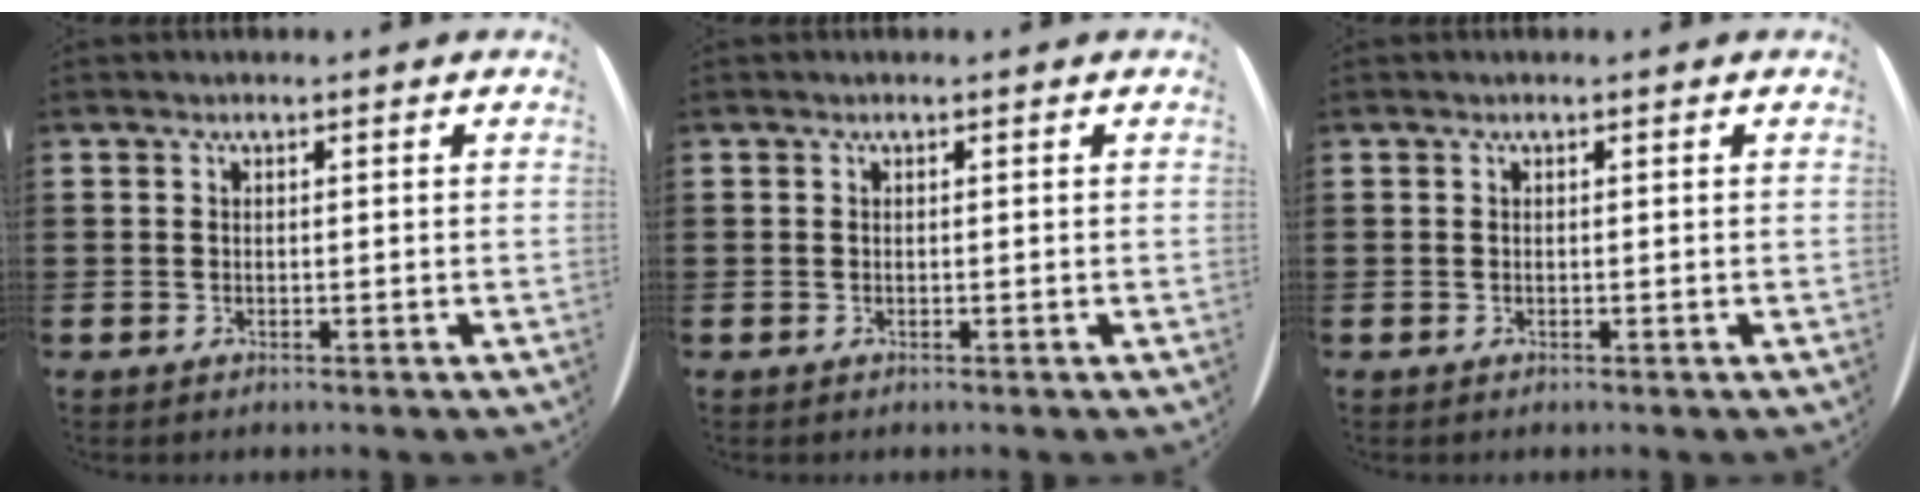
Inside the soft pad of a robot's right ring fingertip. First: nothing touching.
{"total": 0.0}
{"total": 0.0}